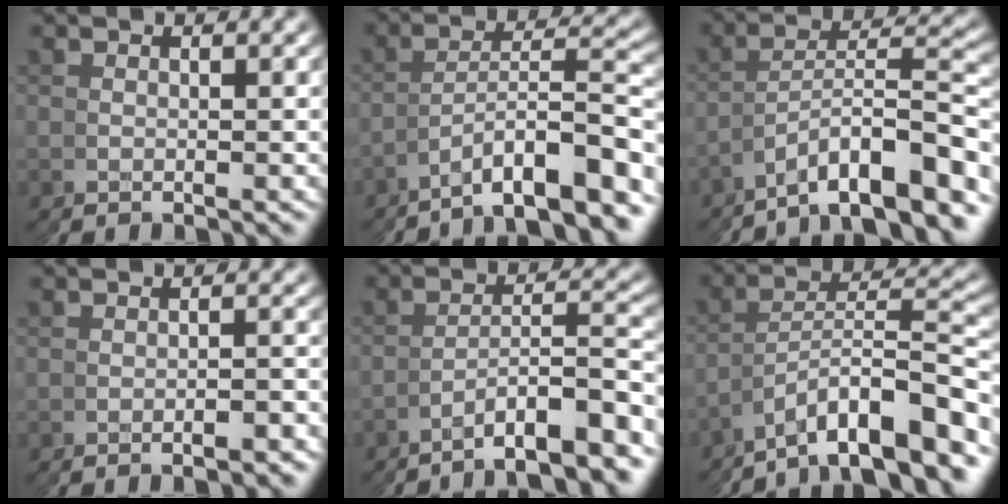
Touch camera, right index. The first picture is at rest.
{"total": 5.4, "force": [-3.3, -0.9, 4.2], "torque": [-0.063, 0.015, -0.061]}
{"total": 5.9, "force": [-3.5, -0.4, 4.7], "torque": [-0.075, 0.010, -0.061]}
{"total": 1.1, "force": [-1.0, -0.4, 0.0], "torque": [-0.003, 0.005, -0.022]}
{"total": 5.7, "force": [-4.6, -1.3, 3.0], "torque": [-0.043, 0.010, -0.077]}
{"total": 6.9, "force": [-3.9, 0.2, 5.7], "torque": [-0.093, 0.007, -0.065]}